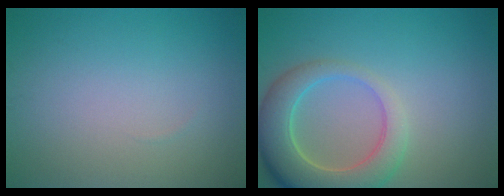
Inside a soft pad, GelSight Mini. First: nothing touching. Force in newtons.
{"total": 6.8, "press": 6.7, "slide": 0.9}